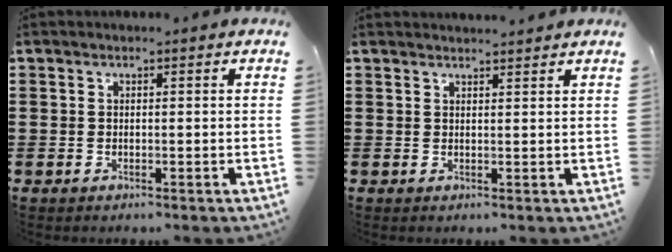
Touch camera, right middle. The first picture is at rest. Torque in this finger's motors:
{"motor_torque": [-0.05, 0.07, -0.02, 0.00]}